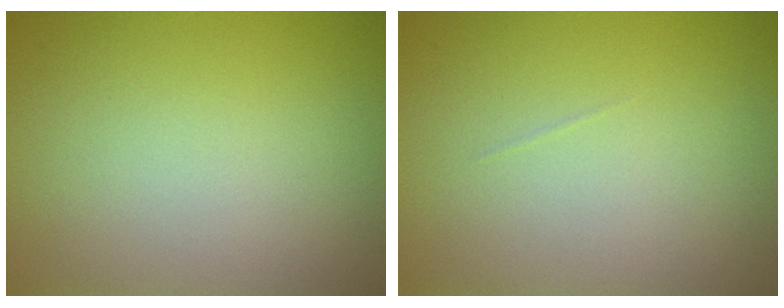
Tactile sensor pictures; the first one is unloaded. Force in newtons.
{"total": 0.0}